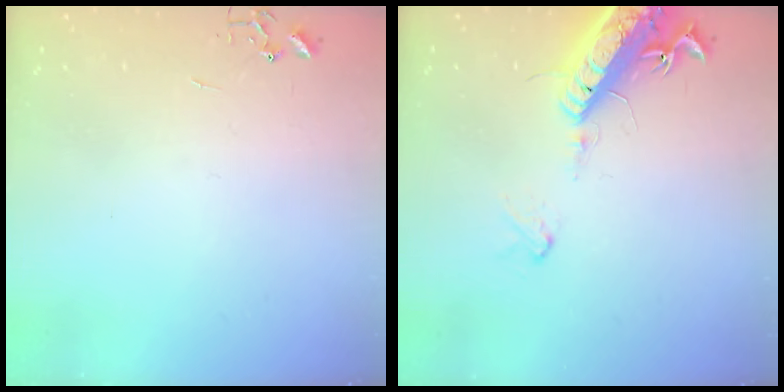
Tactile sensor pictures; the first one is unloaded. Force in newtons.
{"total": 17.9, "press": 17.5, "slide": 3.9}